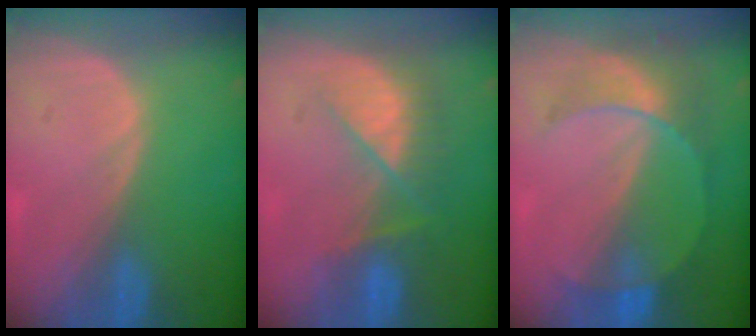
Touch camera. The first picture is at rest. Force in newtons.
{"total": 7.8, "press": 7.2, "slide": 3.1}
{"total": 7.6, "press": 6.7, "slide": 3.6}